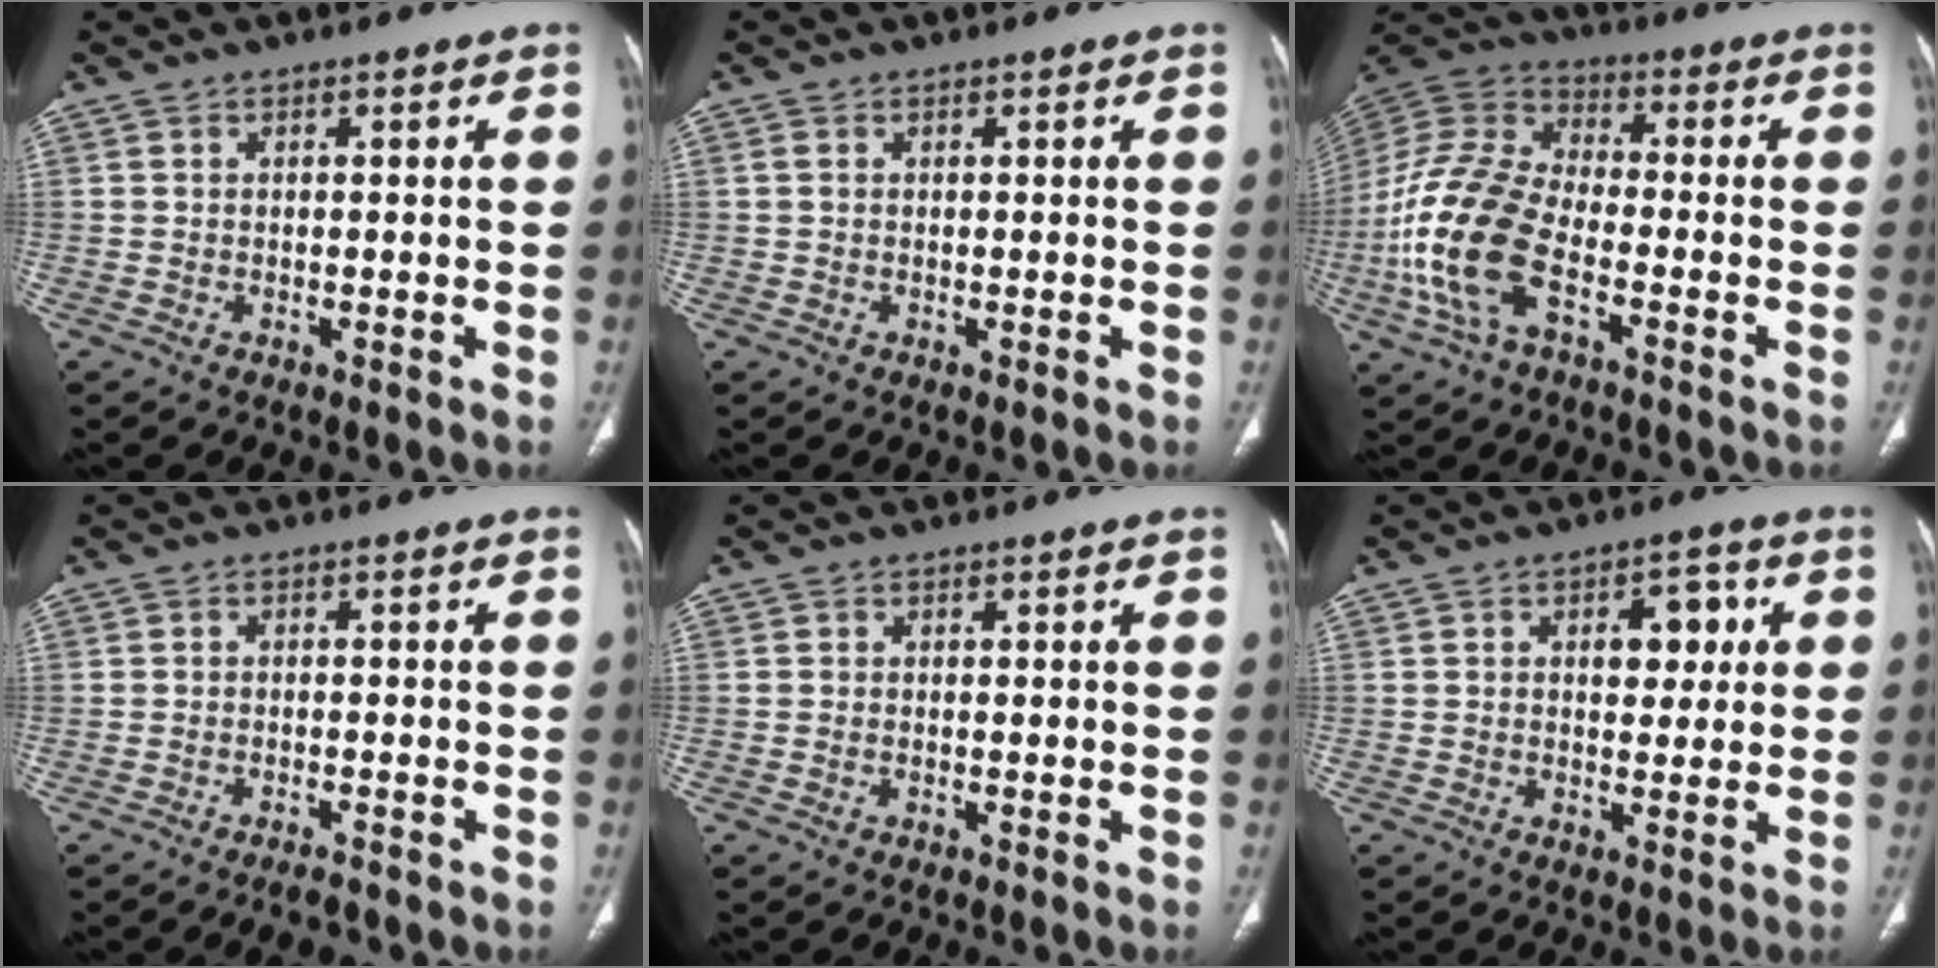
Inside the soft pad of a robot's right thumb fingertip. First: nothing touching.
{"total": 0.6, "force": [0.2, 0.4, 0.5], "torque": [-0.014, 0.006, 0.006]}
{"total": 17.2, "force": [-5.7, 8.5, 13.8], "torque": [-0.304, 0.025, -0.114]}
{"total": 2.2, "force": [-1.9, 0.5, 1.0], "torque": [-0.021, 0.007, -0.028]}
{"total": 0.0}
{"total": 6.3, "force": [1.5, 3.8, 4.8], "torque": [-0.037, 0.005, 0.020]}